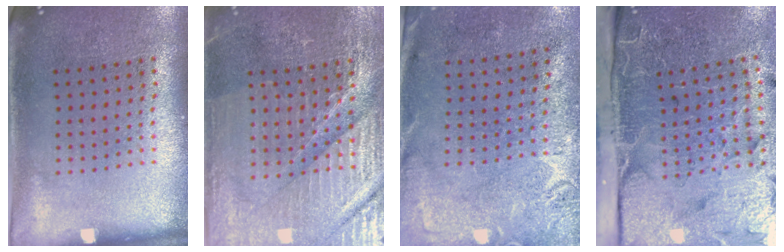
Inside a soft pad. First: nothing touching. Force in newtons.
{"total": 4.8, "press": 4.6, "slide": 1.5}
{"total": 2.7, "press": 2.2, "slide": 1.7}
{"total": 5.1, "press": 4.0, "slide": 3.2}